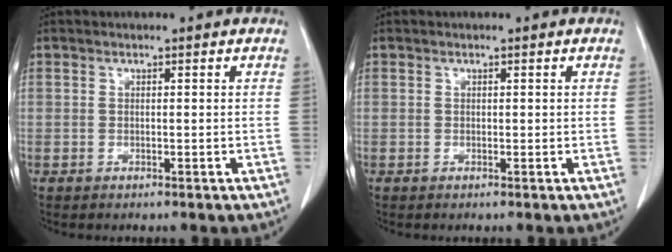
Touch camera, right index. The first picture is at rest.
{"total": 0.0}